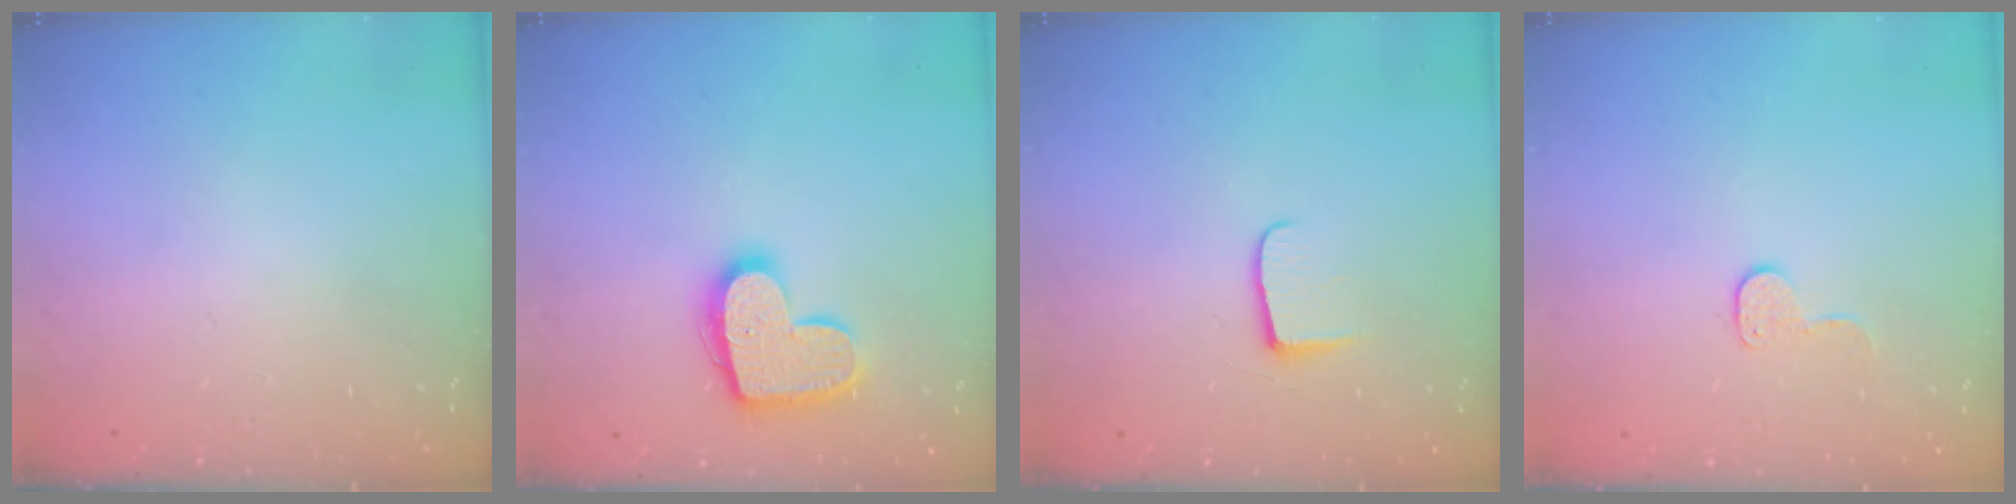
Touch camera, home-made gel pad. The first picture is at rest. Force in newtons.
{"total": 14.5, "press": 14.5, "slide": 0.7}
{"total": 7.4, "press": 7.4, "slide": 0.6}
{"total": 6.4, "press": 6.4, "slide": 0.4}